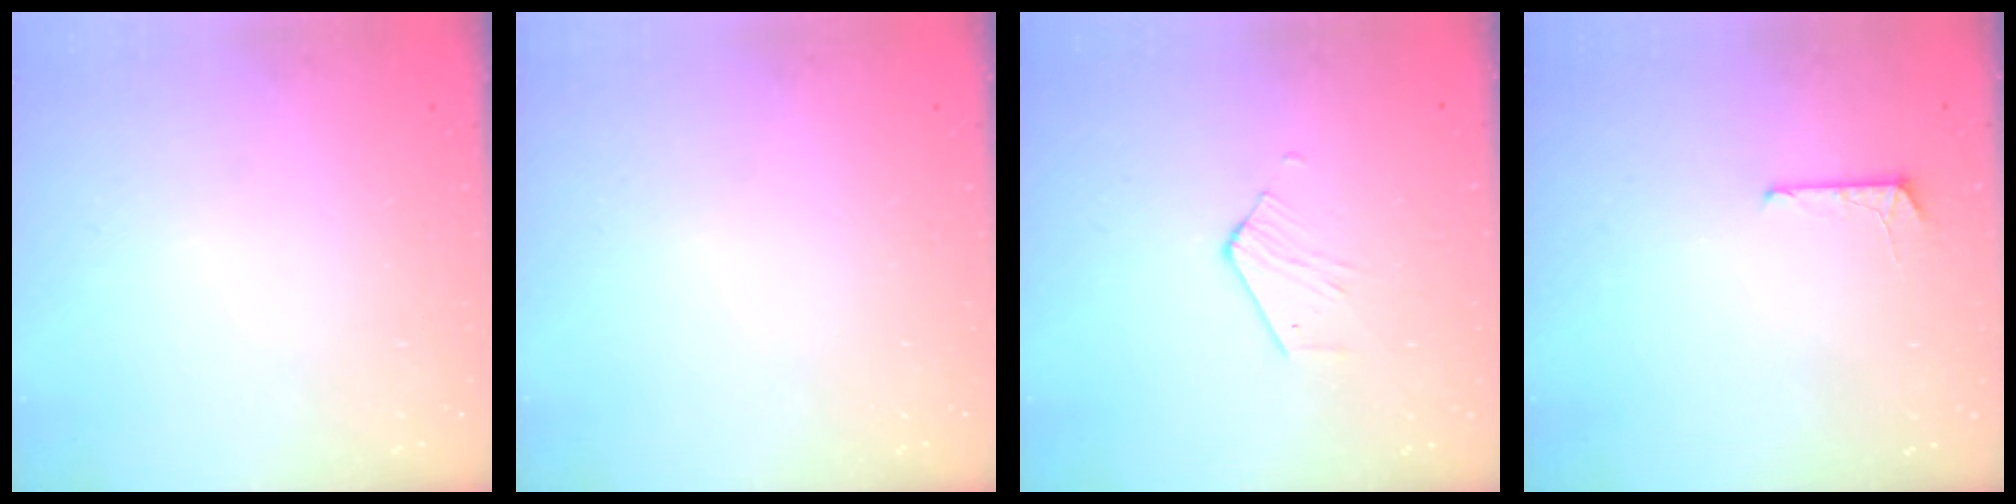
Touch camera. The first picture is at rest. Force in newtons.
{"total": 0.0}
{"total": 2.4, "press": 2.4, "slide": 0.2}
{"total": 4.8, "press": 4.8, "slide": 0.5}